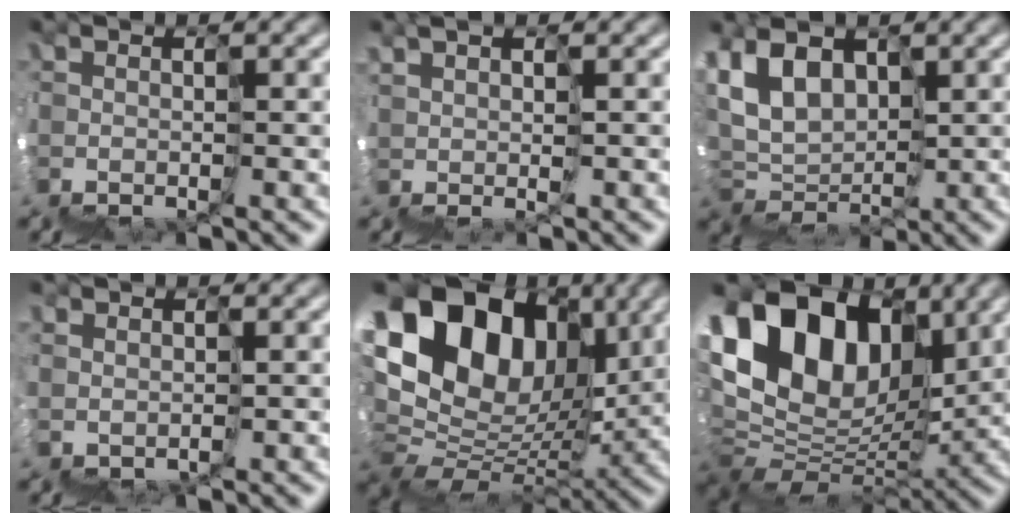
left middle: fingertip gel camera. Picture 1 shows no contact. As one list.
[{"total": 2.4, "force": [1.8, -1.3, -0.9], "torque": [0.024, 0.014, 0.033]}, {"total": 3.3, "force": [2.5, 1.2, 1.8], "torque": [-0.031, 0.025, 0.035]}, {"total": 1.4, "force": [-0.2, 1.4, -0.1], "torque": [0.004, -0.004, 0.003]}, {"total": 11.7, "force": [7.1, 6.8, 6.2], "torque": [-0.099, 0.058, 0.122]}, {"total": 10.0, "force": [7.0, 4.9, 5.2], "torque": [-0.084, 0.049, 0.120]}]